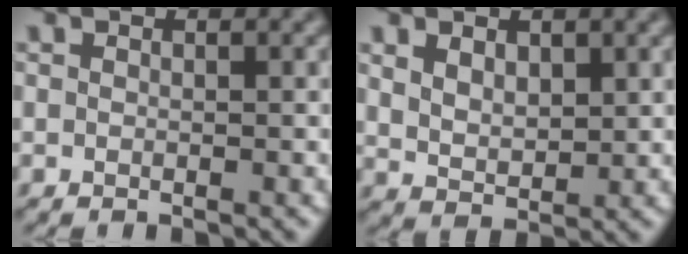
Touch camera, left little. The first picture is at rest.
{"total": 3.0, "force": [1.3, 1.8, 2.1], "torque": [-0.047, -0.005, 0.028]}